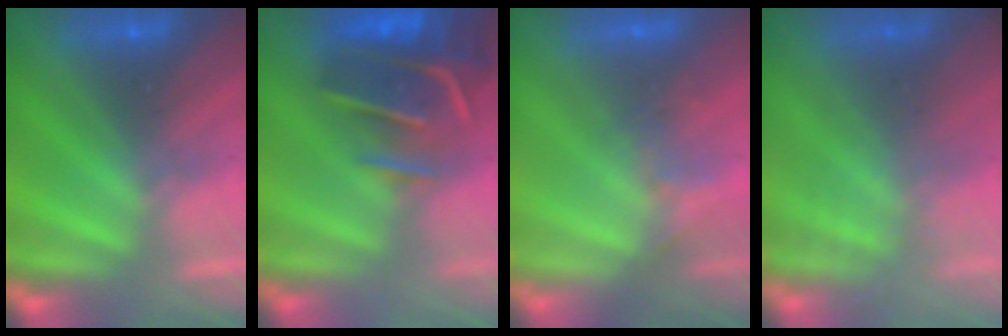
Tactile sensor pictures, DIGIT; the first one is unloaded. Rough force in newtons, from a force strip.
{"total": 7.9}
{"total": 2.6}
{"total": 2.8}